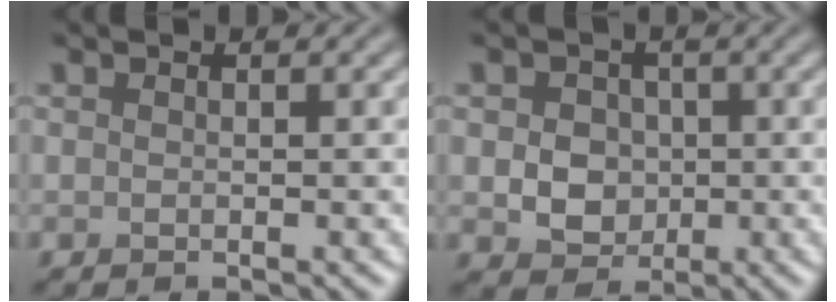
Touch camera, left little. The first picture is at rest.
{"total": 3.7, "force": [0.0, 3.1, 2.0], "torque": [-0.028, -0.004, -0.003]}